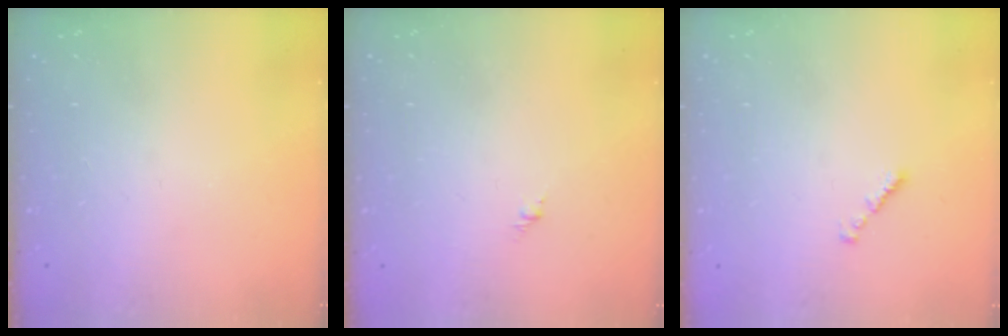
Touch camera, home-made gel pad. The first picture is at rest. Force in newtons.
{"total": 1.3, "press": 1.2, "slide": 0.5}
{"total": 0.8, "press": 0.7, "slide": 0.4}